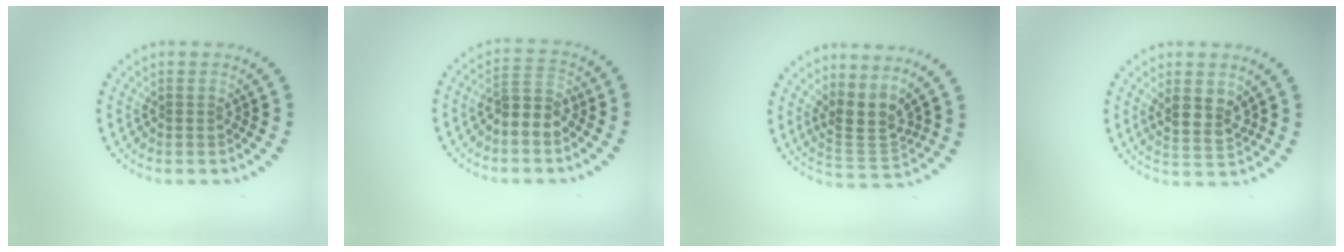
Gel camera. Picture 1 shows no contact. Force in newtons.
{"total": 2.9, "press": 2.7, "slide": 1.1}
{"total": 3.2, "press": 2.4, "slide": 2.1}
{"total": 2.8, "press": 2.5, "slide": 1.1}